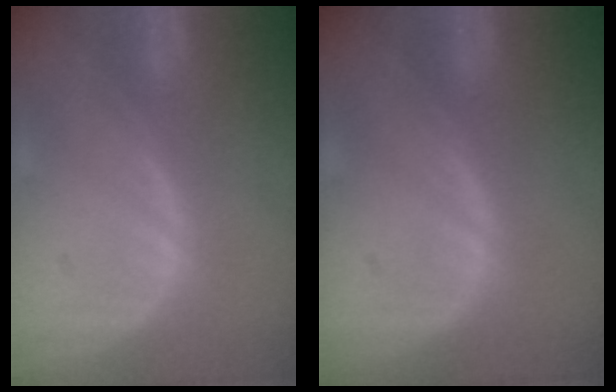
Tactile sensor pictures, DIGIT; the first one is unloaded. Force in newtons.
{"total": 0.0}